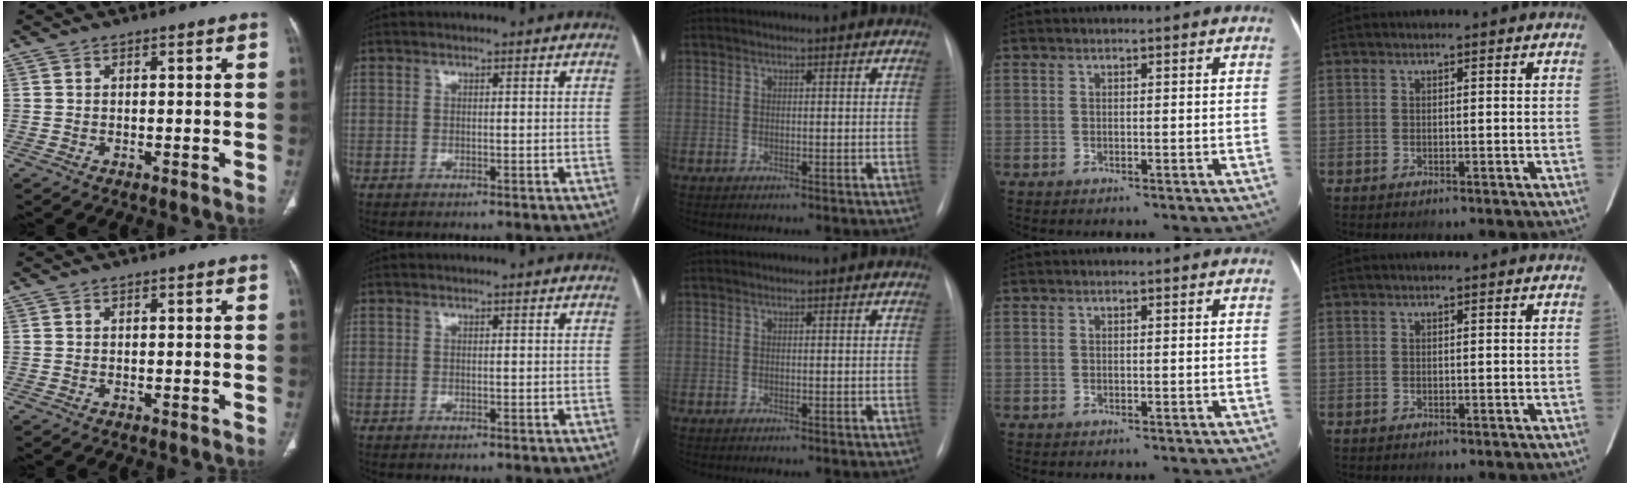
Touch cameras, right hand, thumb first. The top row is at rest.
{}